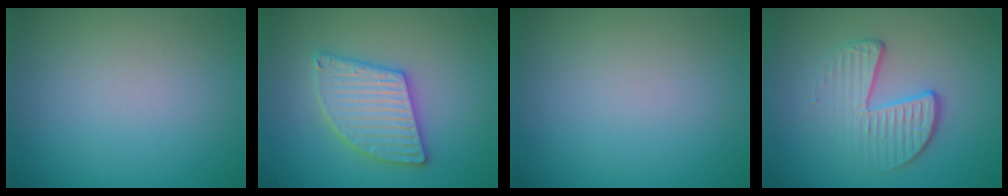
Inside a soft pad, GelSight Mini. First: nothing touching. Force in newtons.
{"total": 5.4, "press": 5.4, "slide": 0.6}
{"total": 0.0}
{"total": 4.0, "press": 2.8, "slide": 2.9}